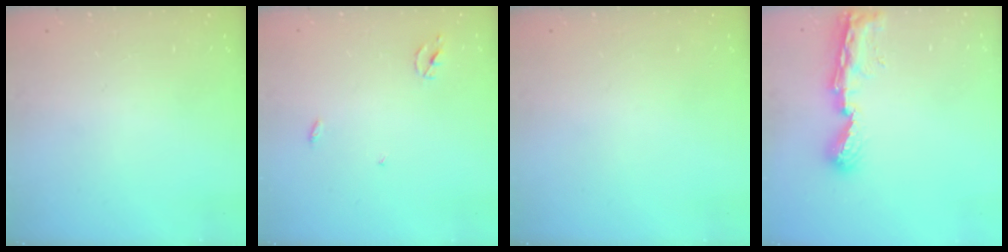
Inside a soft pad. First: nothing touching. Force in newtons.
{"total": 2.3, "press": 2.3, "slide": 0.2}
{"total": 0.0}
{"total": 8.9, "press": 8.9, "slide": 0.9}